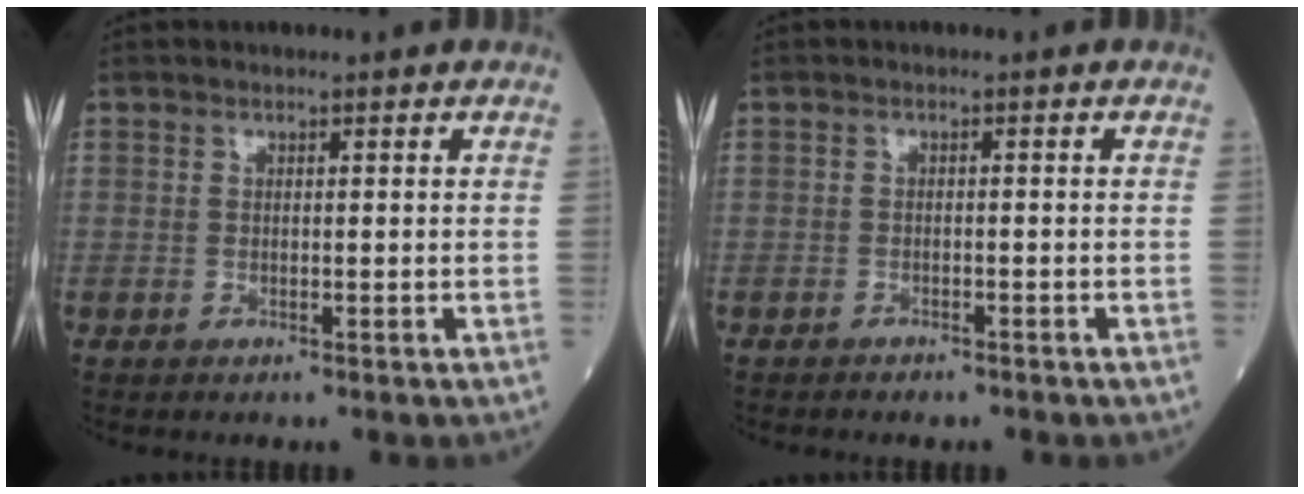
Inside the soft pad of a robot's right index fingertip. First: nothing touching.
{"total": 2.1, "force": [-1.8, 0.7, 0.7], "torque": [-0.015, -0.001, -0.020]}